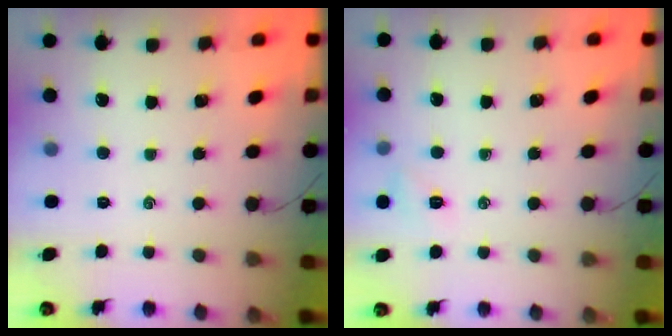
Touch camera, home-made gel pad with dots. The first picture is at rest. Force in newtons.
{"total": 6.0, "press": 5.9, "slide": 1.4}